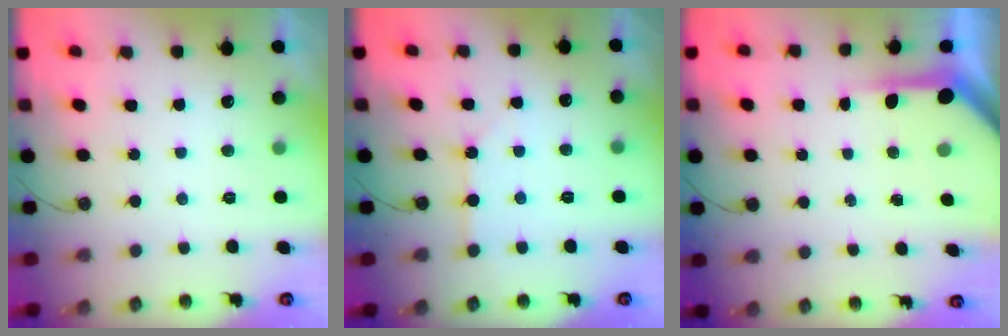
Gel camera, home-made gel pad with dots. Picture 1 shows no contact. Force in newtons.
{"total": 1.7, "press": 1.7, "slide": 0.3}
{"total": 5.7, "press": 5.7, "slide": 0.4}